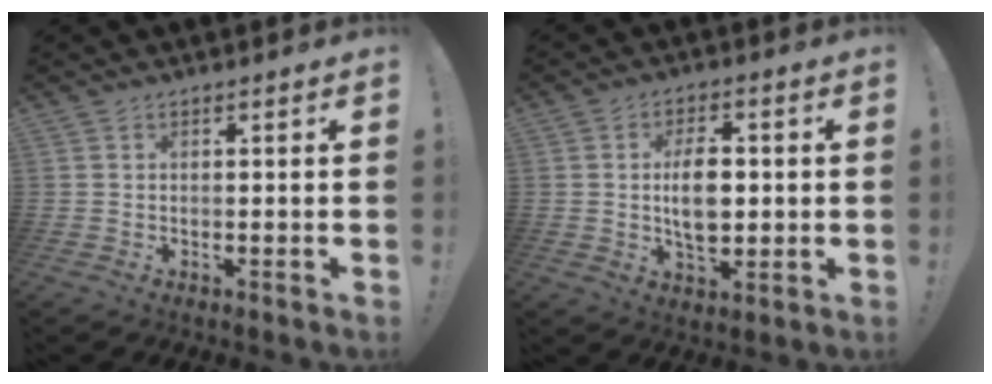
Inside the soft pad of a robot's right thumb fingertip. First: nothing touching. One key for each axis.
{"total": 10.3, "fx": 0.3, "fy": 6.2, "fz": 8.2, "tx": -0.150, "ty": -0.002, "tz": 0.001}